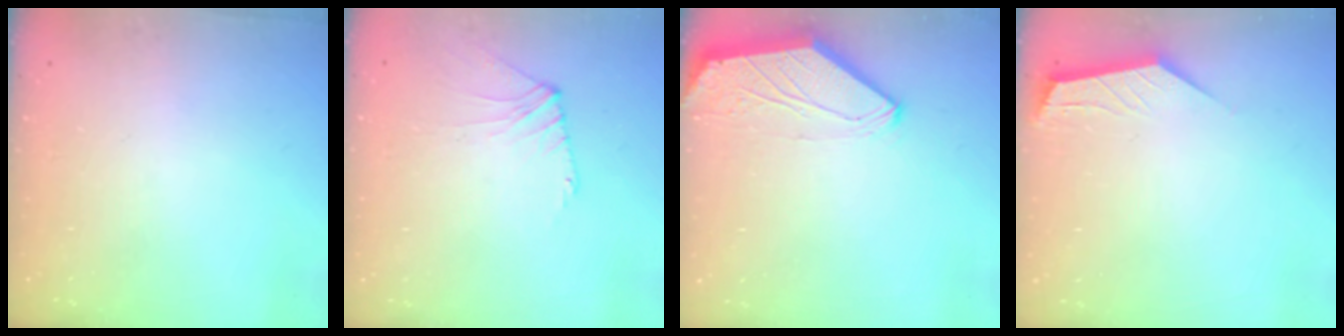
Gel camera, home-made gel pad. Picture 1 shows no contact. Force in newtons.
{"total": 4.6, "press": 4.6, "slide": 0.6}
{"total": 0.0}
{"total": 2.3, "press": 2.3, "slide": 0.3}